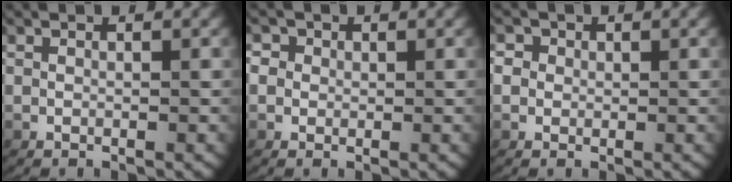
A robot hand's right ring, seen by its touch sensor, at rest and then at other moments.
{"total": 2.8, "force": [0.5, 2.6, 0.9], "torque": [-0.029, 0.000, 0.003]}
{"total": 2.7, "force": [0.5, 2.5, 0.8], "torque": [-0.029, -0.002, 0.004]}